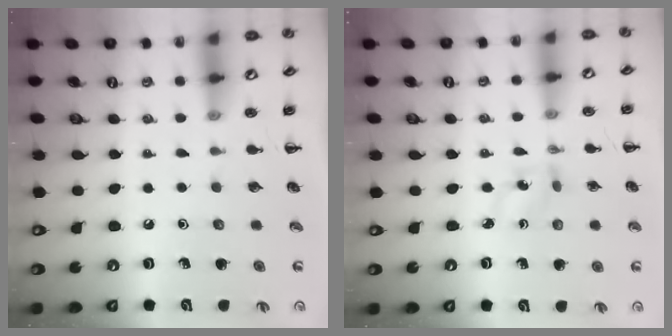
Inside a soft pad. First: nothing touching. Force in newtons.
{"total": 2.7, "press": 2.6, "slide": 0.9}